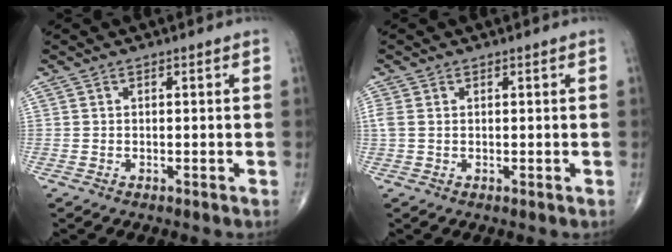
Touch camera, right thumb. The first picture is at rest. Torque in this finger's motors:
{"motor_torque": [1.76, 1.71, -0.12, 0.02, -0.03]}